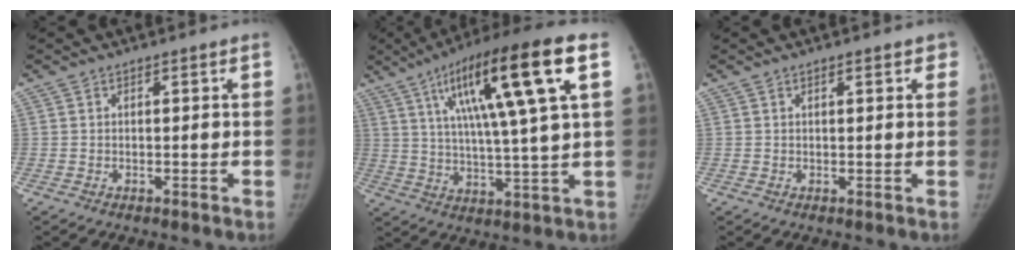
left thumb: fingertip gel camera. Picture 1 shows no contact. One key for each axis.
{"total": 20.8, "fx": 7.7, "fy": 2.7, "fz": 19.1, "tx": -0.314, "ty": 0.001, "tz": 0.119}
{"total": 2.5, "fx": 1.4, "fy": 1.1, "fz": 1.7, "tx": -0.009, "ty": -0.001, "tz": 0.014}